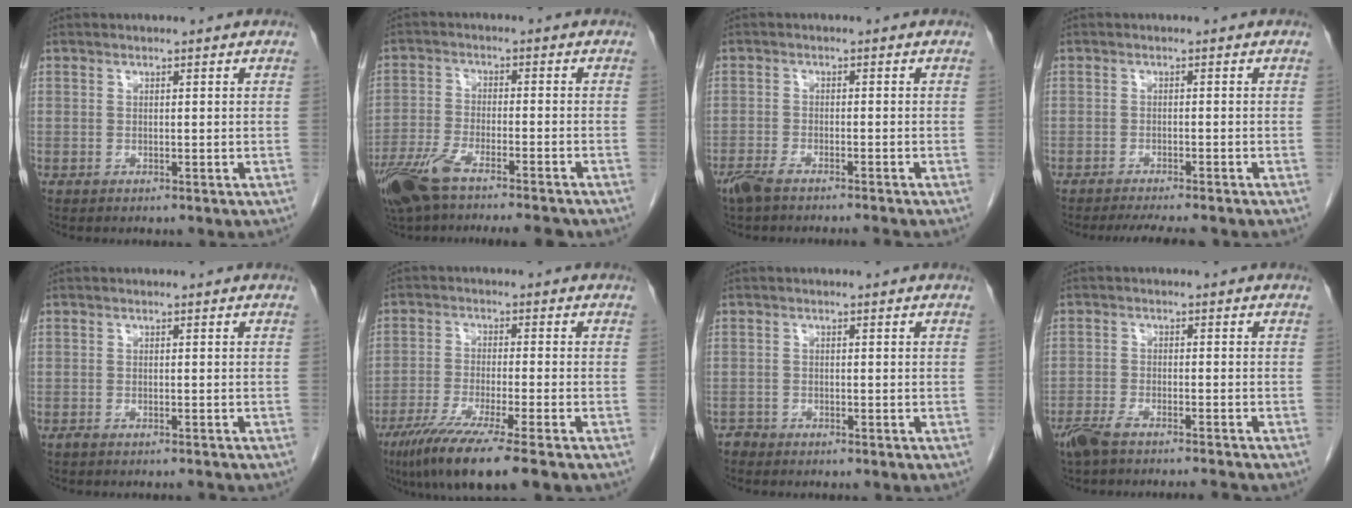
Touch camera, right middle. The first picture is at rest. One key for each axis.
{"total": 14.0, "fx": -11.2, "fy": 2.2, "fz": 8.2, "tx": -0.161, "ty": -0.024, "tz": -0.187}
{"total": 5.4, "fx": -4.7, "fy": 0.2, "fz": 2.6, "tx": -0.041, "ty": -0.012, "tz": -0.081}
{"total": 7.2, "fx": -6.3, "fy": 0.7, "fz": 3.5, "tx": -0.042, "ty": -0.012, "tz": -0.090}
{"total": 1.2, "fx": -1.2, "fy": -0.1, "fz": 0.4, "tx": -0.012, "ty": -0.003, "tz": -0.019}
{"total": 10.9, "fx": -7.5, "fy": -0.5, "fz": 7.9, "tx": -0.135, "ty": -0.031, "tz": -0.122}
{"total": 1.0, "fx": -0.9, "fy": 0.2, "fz": -0.3, "tx": 0.009, "ty": -0.001, "tz": -0.018}
{"total": 6.8, "fx": -6.0, "fy": 0.2, "fz": 3.1, "tx": -0.053, "ty": -0.010, "tz": -0.102}